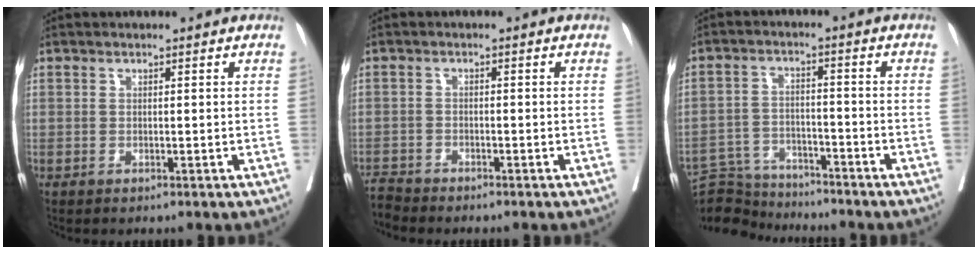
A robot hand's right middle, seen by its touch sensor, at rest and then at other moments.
{"total": 2.5, "force": [-2.5, -0.2, -0.4], "torque": [0.008, -0.014, -0.047]}
{"total": 8.7, "force": [-8.6, 1.5, -0.1], "torque": [0.001, 0.016, -0.150]}